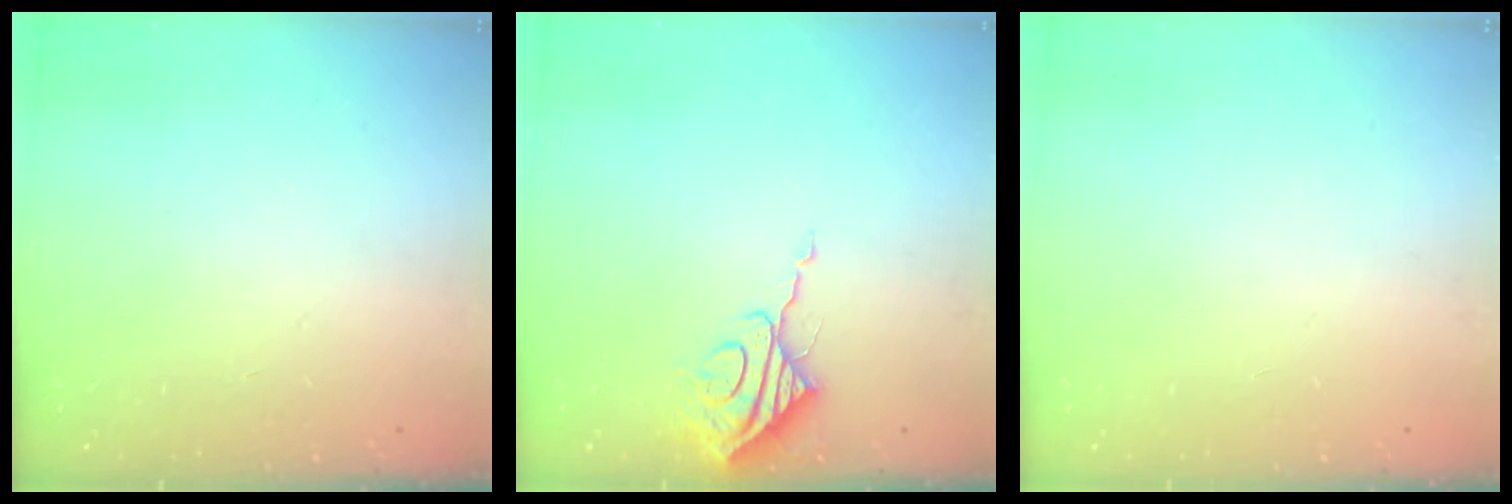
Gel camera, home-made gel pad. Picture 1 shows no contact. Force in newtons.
{"total": 8.1, "press": 8.1, "slide": 0.5}
{"total": 0.0}